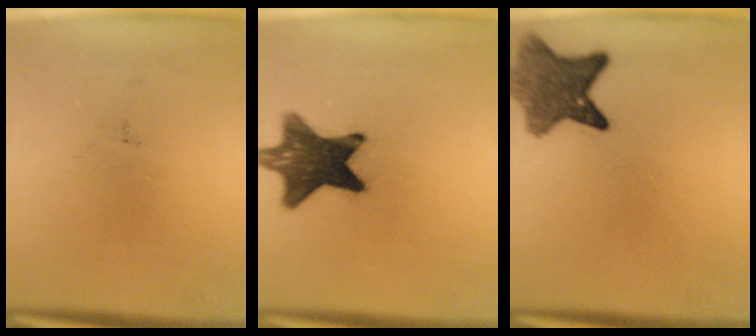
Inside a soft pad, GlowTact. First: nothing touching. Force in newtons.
{"total": 13.0}
{"total": 7.8}